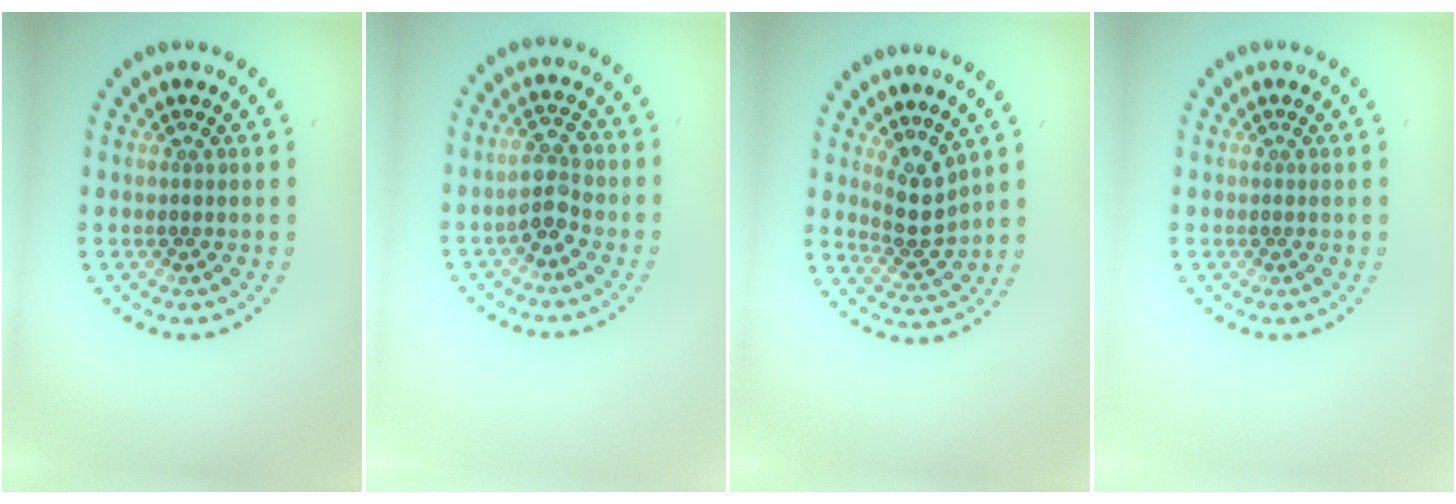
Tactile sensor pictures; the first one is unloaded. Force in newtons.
{"total": 2.7, "press": 2.6, "slide": 0.8}
{"total": 2.7, "press": 2.2, "slide": 1.6}
{"total": 0.0}